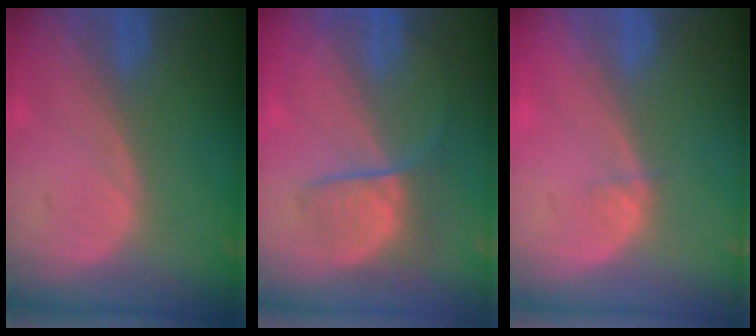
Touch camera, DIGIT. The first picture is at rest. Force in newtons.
{"total": 6.6, "press": 6.2, "slide": 2.3}
{"total": 0.8, "press": 0.7, "slide": 0.4}